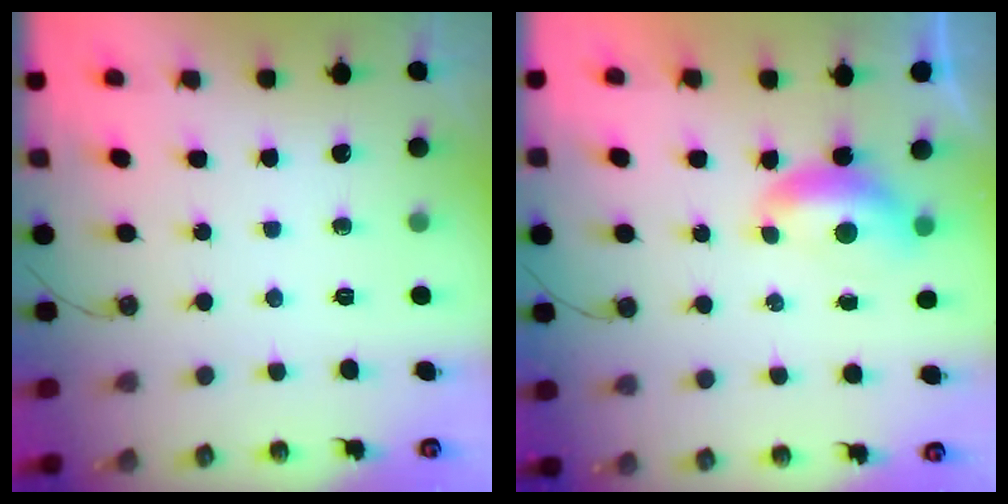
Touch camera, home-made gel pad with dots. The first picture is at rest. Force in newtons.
{"total": 0.6, "press": 0.0, "slide": 0.6}